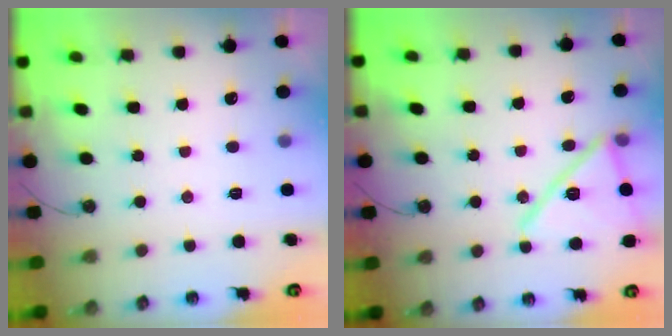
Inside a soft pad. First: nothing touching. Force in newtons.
{"total": 17.2, "press": 17.2, "slide": 0.3}